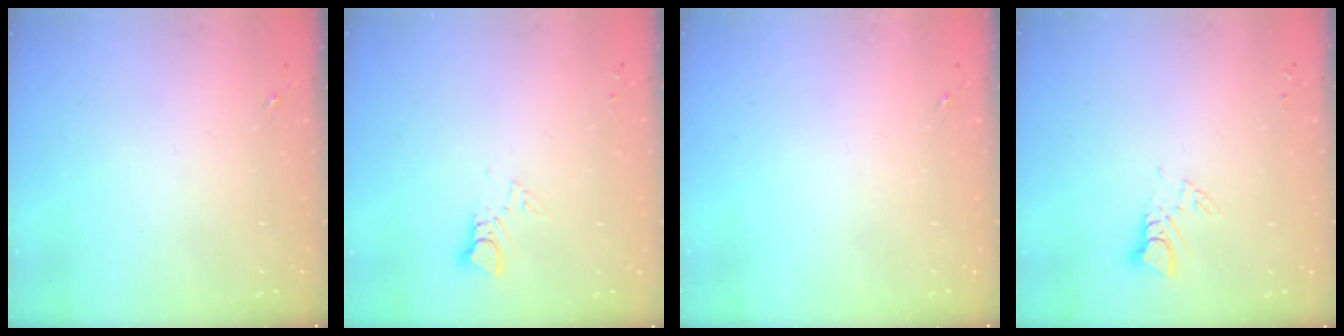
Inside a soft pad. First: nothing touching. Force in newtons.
{"total": 3.2, "press": 3.2, "slide": 0.0}
{"total": 0.0}
{"total": 3.8, "press": 3.7, "slide": 0.3}